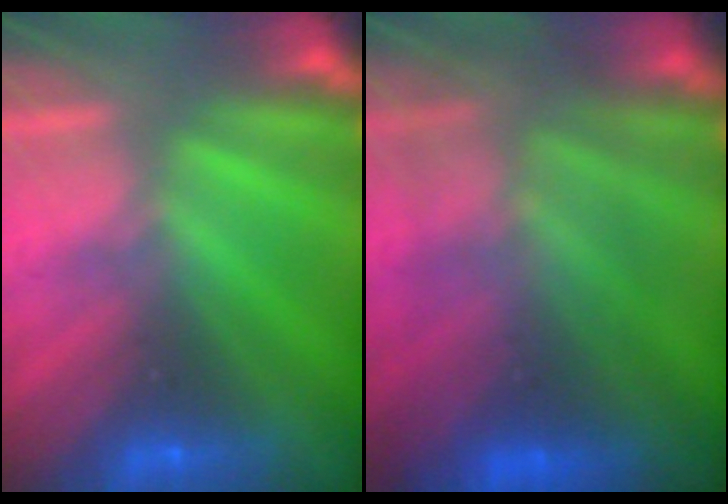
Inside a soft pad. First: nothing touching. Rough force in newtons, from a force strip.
{"total": 5.5}